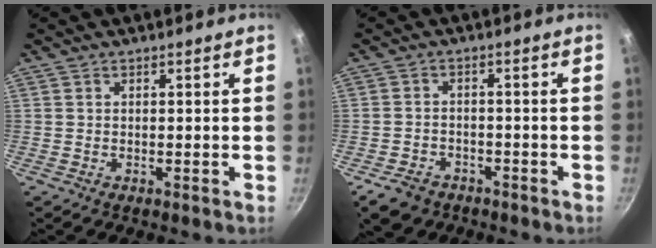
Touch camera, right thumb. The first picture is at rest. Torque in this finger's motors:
{"motor_torque": [0.96, 0.36, -0.24, -0.13, 0.02]}